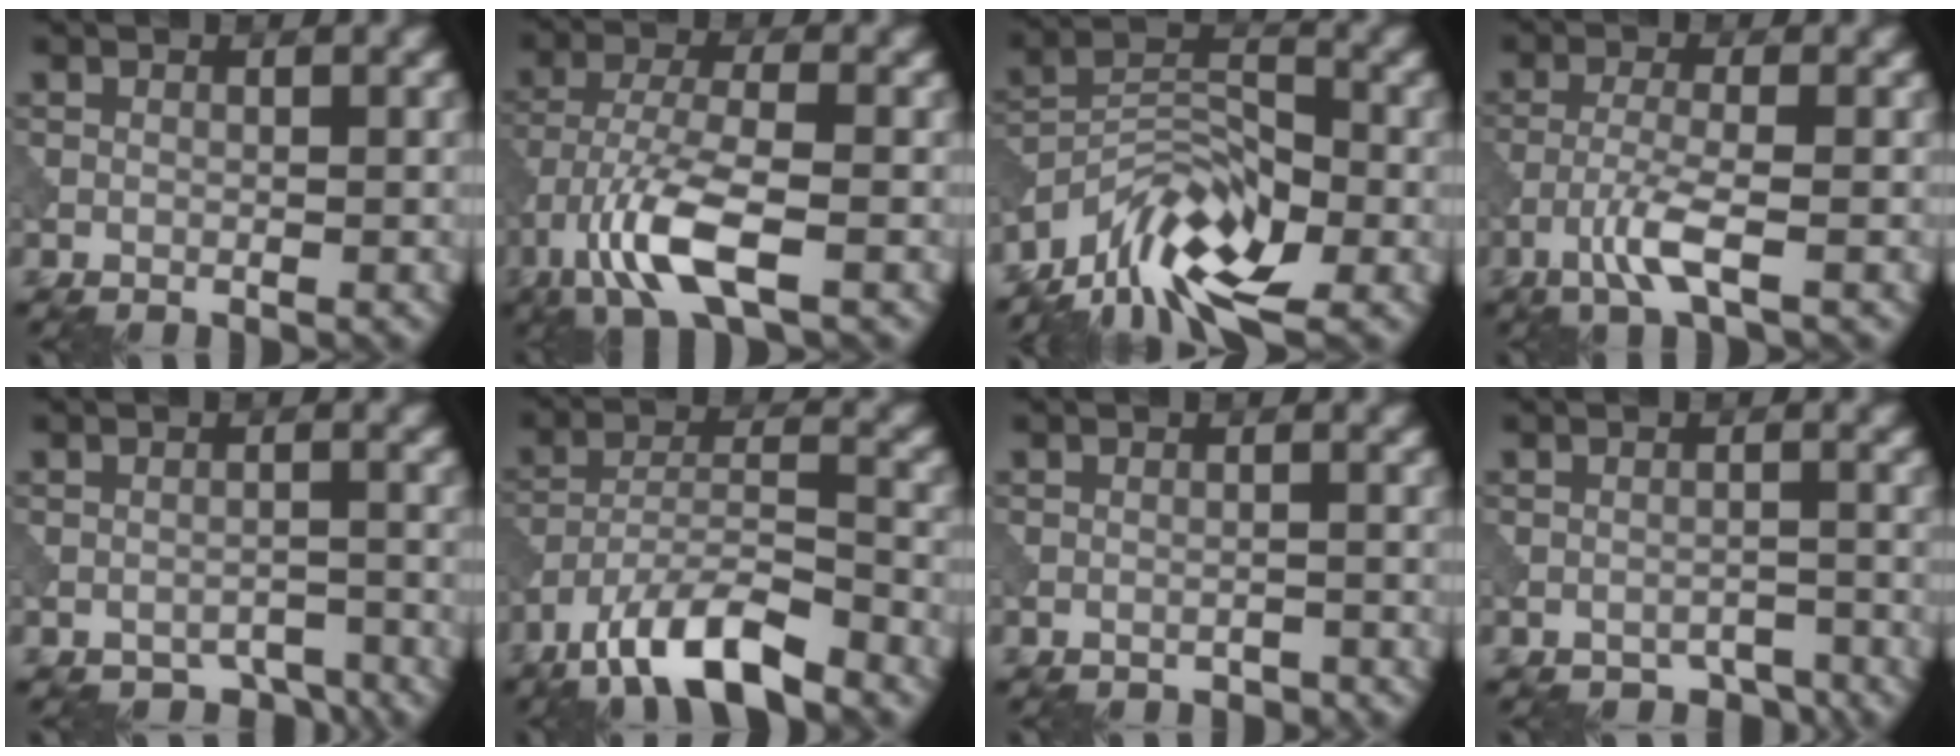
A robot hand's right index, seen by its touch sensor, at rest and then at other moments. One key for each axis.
{"total": 6.8, "fx": -3.4, "fy": 2.0, "fz": 5.6, "tx": -0.116, "ty": -0.001, "tz": -0.074}
{"total": 9.4, "fx": -7.0, "fy": 3.4, "fz": 5.4, "tx": -0.079, "ty": 0.004, "tz": -0.145}
{"total": 3.4, "fx": -1.8, "fy": 0.4, "fz": 2.9, "tx": -0.063, "ty": 0.006, "tz": -0.045}
{"total": 2.5, "fx": -2.2, "fy": 1.0, "fz": 0.7, "tx": -0.007, "ty": -0.004, "tz": -0.029}
{"total": 8.8, "fx": -6.4, "fy": 2.5, "fz": 5.5, "tx": -0.091, "ty": 0.002, "tz": -0.123}
{"total": 1.4, "fx": -1.4, "fy": 0.3, "fz": 0.3, "tx": -0.004, "ty": -0.001, "tz": -0.022}
{"total": 2.2, "fx": -1.9, "fy": 0.8, "fz": 0.6, "tx": -0.003, "ty": -0.001, "tz": -0.026}